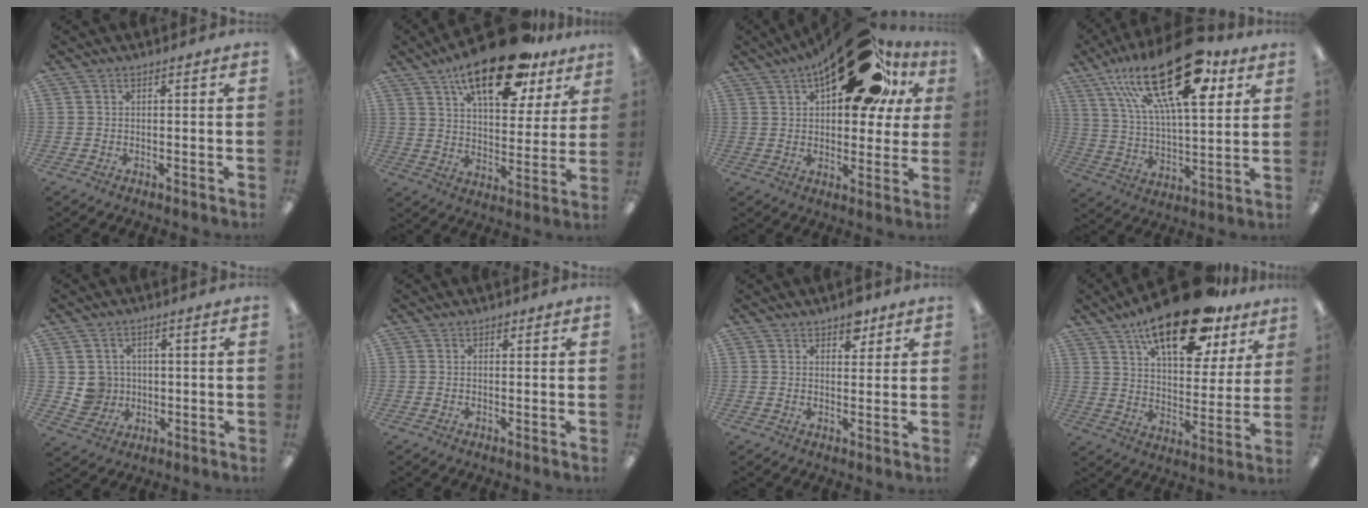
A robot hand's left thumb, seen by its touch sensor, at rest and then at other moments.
{"total": 20.9, "force": [13.5, 8.5, 13.5], "torque": [-0.210, -0.065, 0.222]}
{"total": 25.8, "force": [13.6, 12.1, 18.2], "torque": [-0.252, -0.067, 0.222]}
{"total": 28.5, "force": [14.8, 12.3, 21.0], "torque": [-0.343, -0.072, 0.246]}
{"total": 5.3, "force": [0.7, 5.3, 0.4], "torque": [-0.009, 0.003, 0.017]}
{"total": 1.2, "force": [0.8, 0.6, 0.7], "torque": [-0.007, -0.003, 0.013]}
{"total": 4.6, "force": [3.3, 2.5, 2.0], "torque": [-0.007, -0.019, 0.054]}
{"total": 22.5, "force": [14.8, 9.1, 14.2], "torque": [-0.220, -0.077, 0.247]}